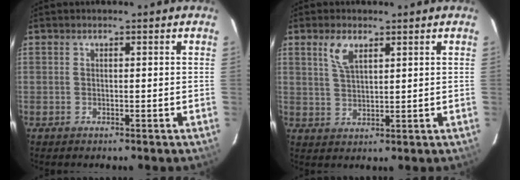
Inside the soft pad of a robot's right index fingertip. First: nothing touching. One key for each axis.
{"total": 4.5, "fx": 2.5, "fy": 1.9, "fz": 3.2, "tx": -0.063, "ty": 0.005, "tz": 0.051}